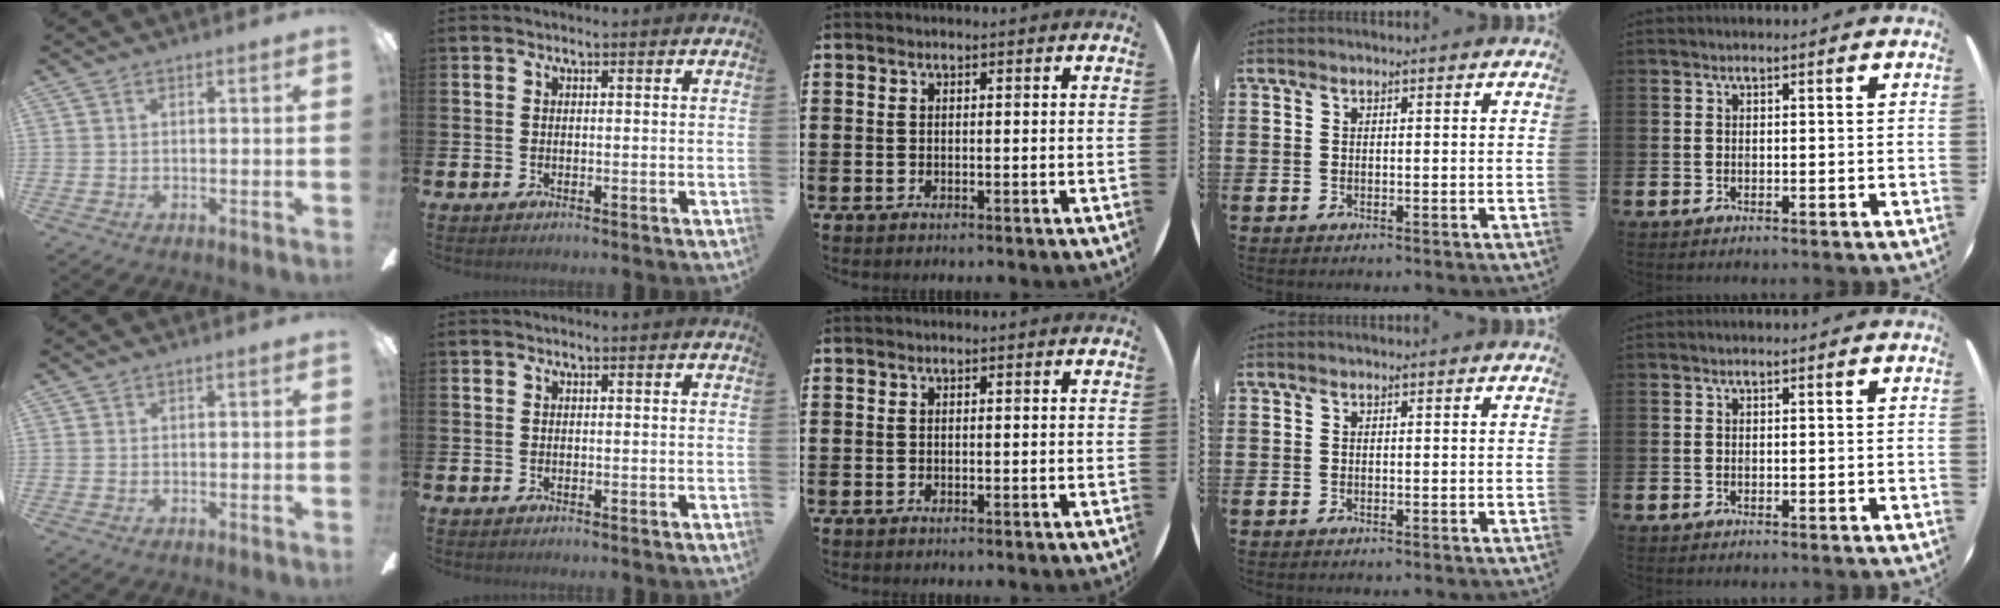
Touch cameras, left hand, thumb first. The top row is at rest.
{}